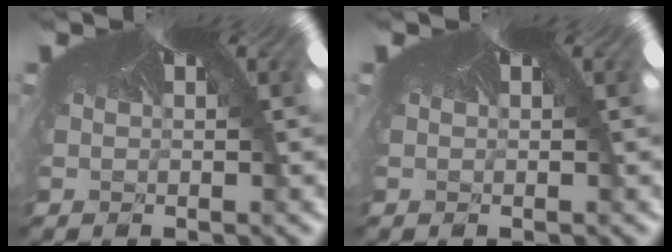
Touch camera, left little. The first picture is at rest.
{"total": 0.0}